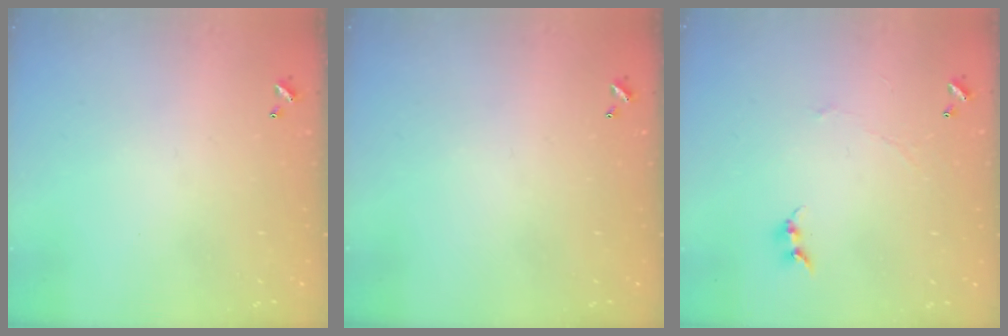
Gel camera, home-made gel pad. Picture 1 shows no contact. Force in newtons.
{"total": 0.0}
{"total": 0.7, "press": 0.4, "slide": 0.6}